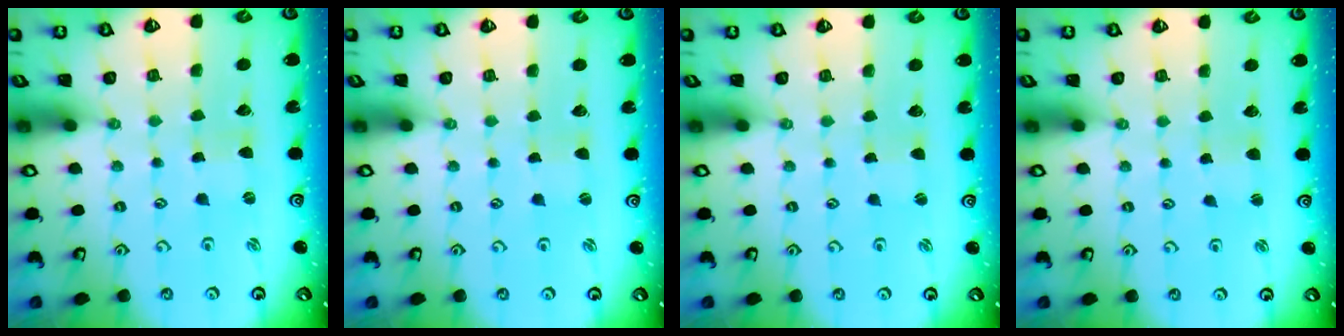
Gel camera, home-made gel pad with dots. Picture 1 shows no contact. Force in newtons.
{"total": 1.5, "press": 1.4, "slide": 0.3}
{"total": 0.9, "press": 0.9, "slide": 0.1}
{"total": 2.7, "press": 2.6, "slide": 0.4}